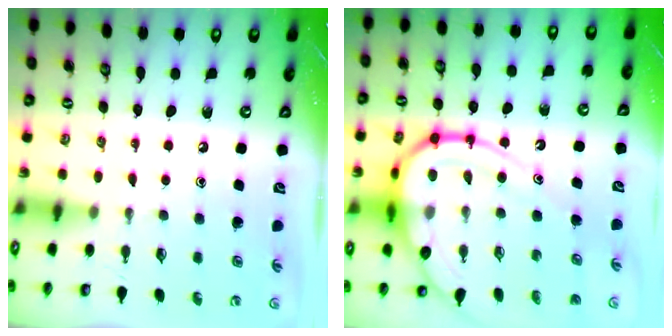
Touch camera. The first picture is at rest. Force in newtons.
{"total": 19.1, "press": 19.0, "slide": 1.9}